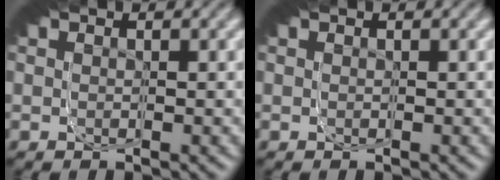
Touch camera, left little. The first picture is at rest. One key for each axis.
{"total": 0.0}